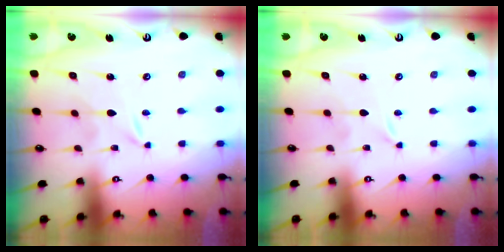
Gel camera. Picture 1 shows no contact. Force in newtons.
{"total": 0.0}